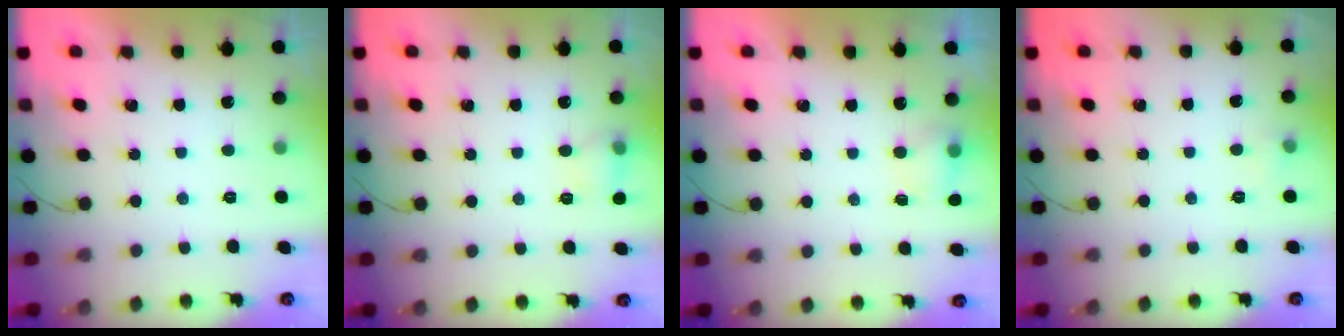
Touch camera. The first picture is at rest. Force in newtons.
{"total": 6.2, "press": 5.9, "slide": 1.8}
{"total": 4.7, "press": 4.5, "slide": 1.3}
{"total": 3.4, "press": 3.1, "slide": 1.5}